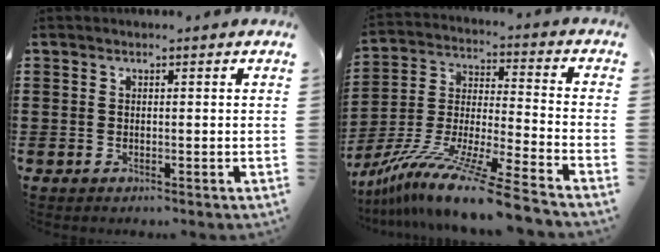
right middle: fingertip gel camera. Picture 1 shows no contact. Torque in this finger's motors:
{"motor_torque": [1.90, -0.24, 0.87, 0.21]}